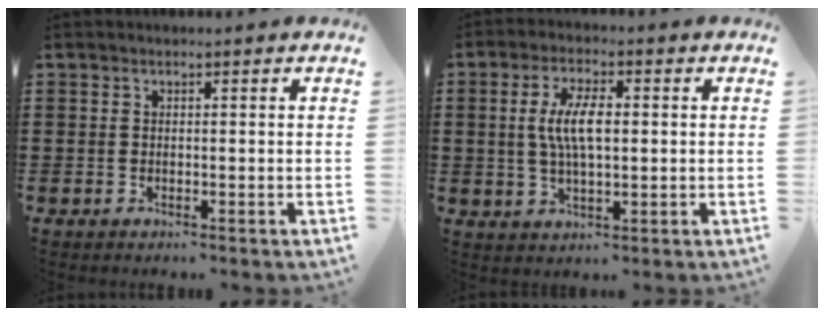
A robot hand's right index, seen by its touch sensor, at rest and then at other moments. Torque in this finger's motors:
{"motor_torque": [0.35, -0.16, 0.36, 0.08]}